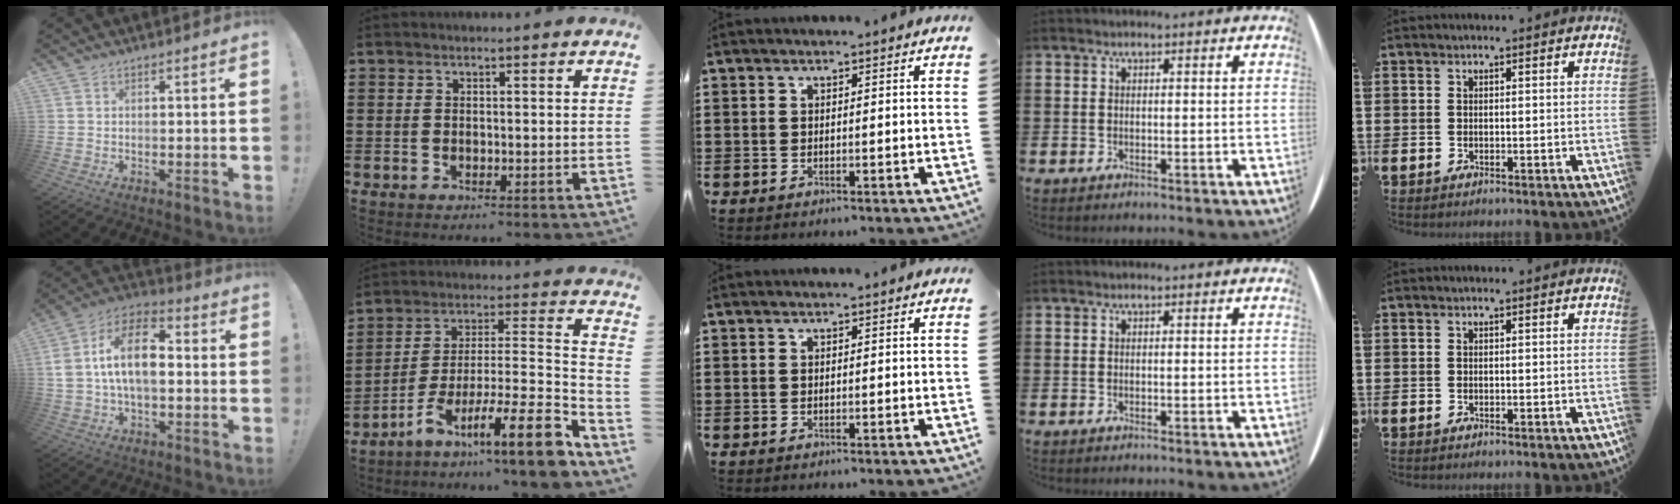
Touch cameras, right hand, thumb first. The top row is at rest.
{"thumb": {"total": 16.1, "force": [0.9, 9.3, 13.0], "torque": [-0.240, 0.014, 0.014]}, "index": {"total": 14.5, "force": [-9.6, 1.9, 10.7], "torque": [-0.171, 0.019, -0.168]}}